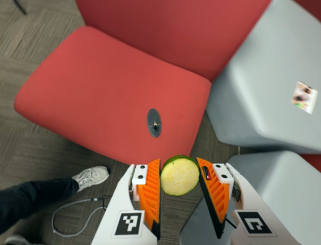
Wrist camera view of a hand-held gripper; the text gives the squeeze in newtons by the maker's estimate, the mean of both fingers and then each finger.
{"total": 8.1, "left": 8.3, "right": 7.9}